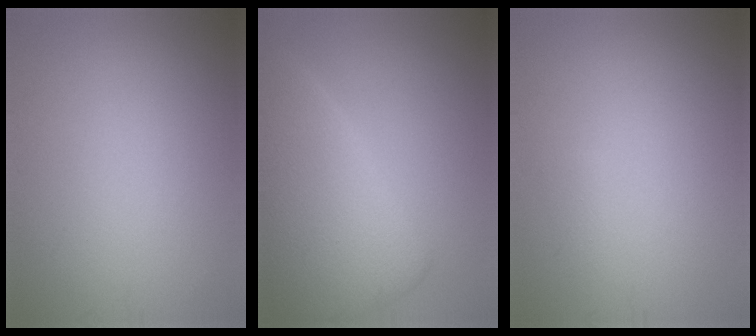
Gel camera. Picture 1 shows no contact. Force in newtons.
{"total": 8.7, "press": 8.7, "slide": 0.3}
{"total": 0.6, "press": 0.5, "slide": 0.1}